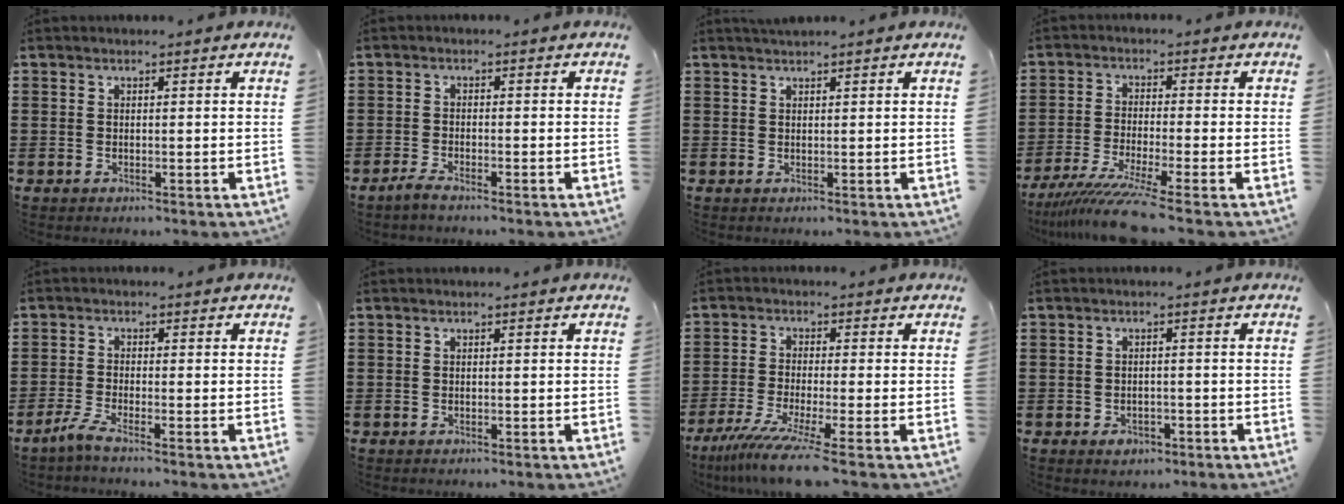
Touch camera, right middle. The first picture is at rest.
{"total": 1.6, "force": [-1.3, 0.0, 0.8], "torque": [-0.022, -0.002, -0.028]}
{"total": 1.0, "force": [1.0, 0.0, 0.2], "torque": [-0.006, 0.000, 0.019]}
{"total": 6.7, "force": [-5.3, -0.6, 4.0], "torque": [-0.089, -0.025, -0.103]}
{"total": 2.4, "force": [-1.6, -0.2, 1.8], "torque": [-0.044, -0.006, -0.036]}
{"total": 0.0}
{"total": 6.3, "force": [-4.4, -0.6, 4.5], "torque": [-0.101, -0.028, -0.085]}
{"total": 1.4, "force": [-0.9, 0.9, 0.6], "torque": [-0.014, -0.001, -0.020]}